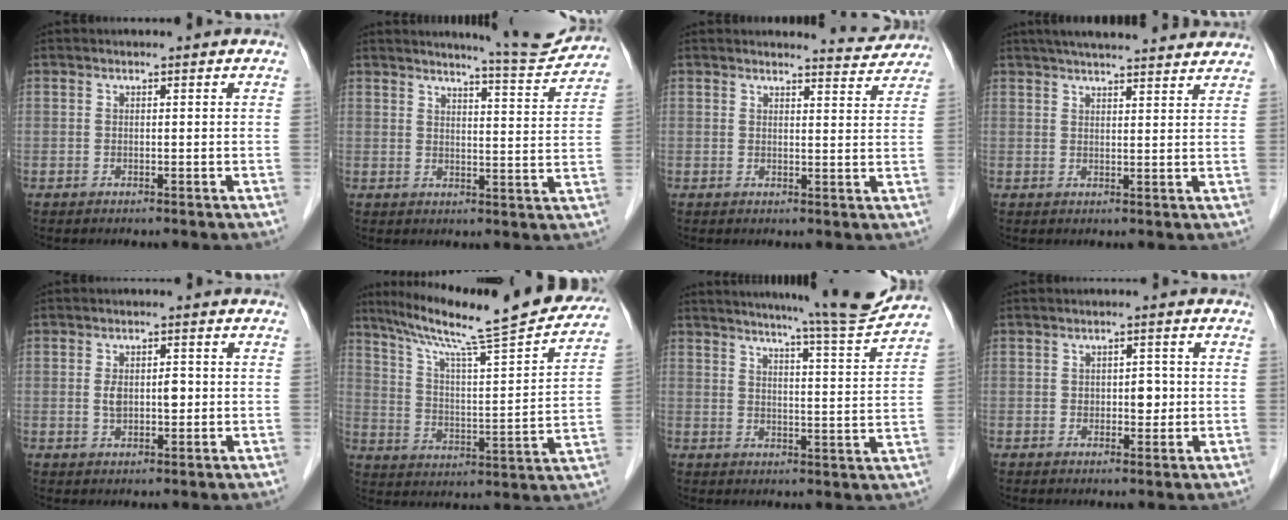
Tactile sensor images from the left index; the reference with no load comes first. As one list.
[{"total": 7.7, "force": [7.6, -0.6, 1.3], "torque": [-0.028, -0.023, 0.095]}, {"total": 4.1, "force": [4.1, 0.2, -0.3], "torque": [-0.003, -0.017, 0.040]}, {"total": 16.3, "force": [14.8, 1.6, 6.9], "torque": [-0.102, 0.041, 0.193]}, {"total": 3.7, "force": [0.0, 1.7, 3.2], "torque": [-0.061, 0.006, 0.006]}, {"total": 24.1, "force": [20.8, 1.3, 12.0], "torque": [-0.197, -0.022, 0.298]}, {"total": 11.9, "force": [10.9, -1.5, 4.4], "torque": [-0.069, -0.028, 0.142]}, {"total": 2.5, "force": [0.0, 1.6, 2.0], "torque": [-0.025, 0.004, 0.003]}]